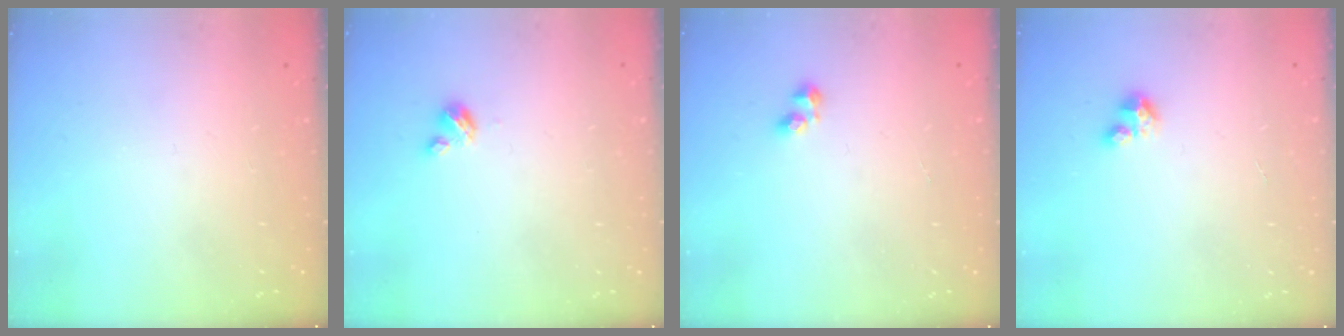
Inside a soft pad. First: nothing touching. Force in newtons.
{"total": 2.7, "press": 2.7, "slide": 0.3}
{"total": 2.5, "press": 2.3, "slide": 0.9}
{"total": 2.8, "press": 2.8, "slide": 0.2}